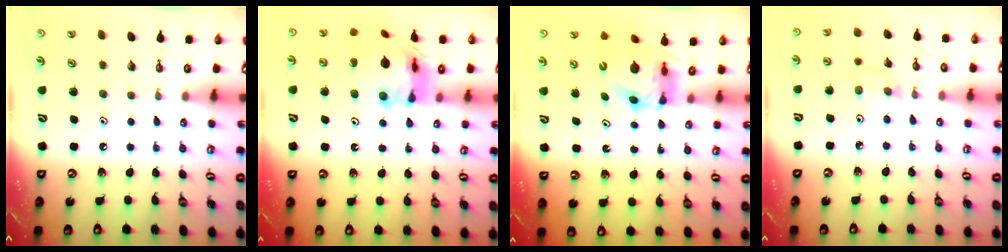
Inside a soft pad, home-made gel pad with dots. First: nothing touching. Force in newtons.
{"total": 15.1, "press": 15.0, "slide": 1.8}
{"total": 5.3, "press": 5.3, "slide": 0.6}
{"total": 3.1, "press": 3.1, "slide": 0.4}